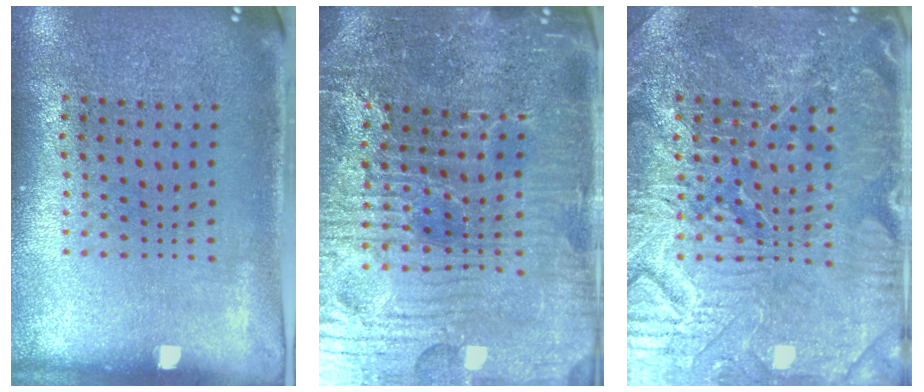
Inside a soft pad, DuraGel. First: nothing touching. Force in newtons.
{"total": 6.0, "press": 5.6, "slide": 2.2}
{"total": 4.7, "press": 4.6, "slide": 0.9}